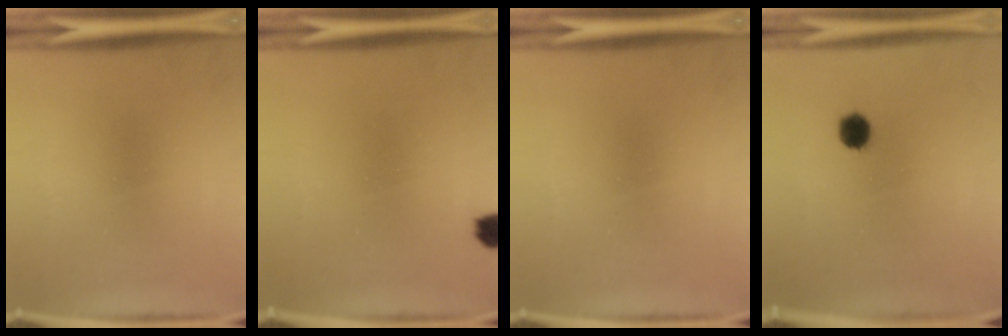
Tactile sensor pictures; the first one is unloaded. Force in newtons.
{"total": 2.7}
{"total": 0.0}
{"total": 4.0}